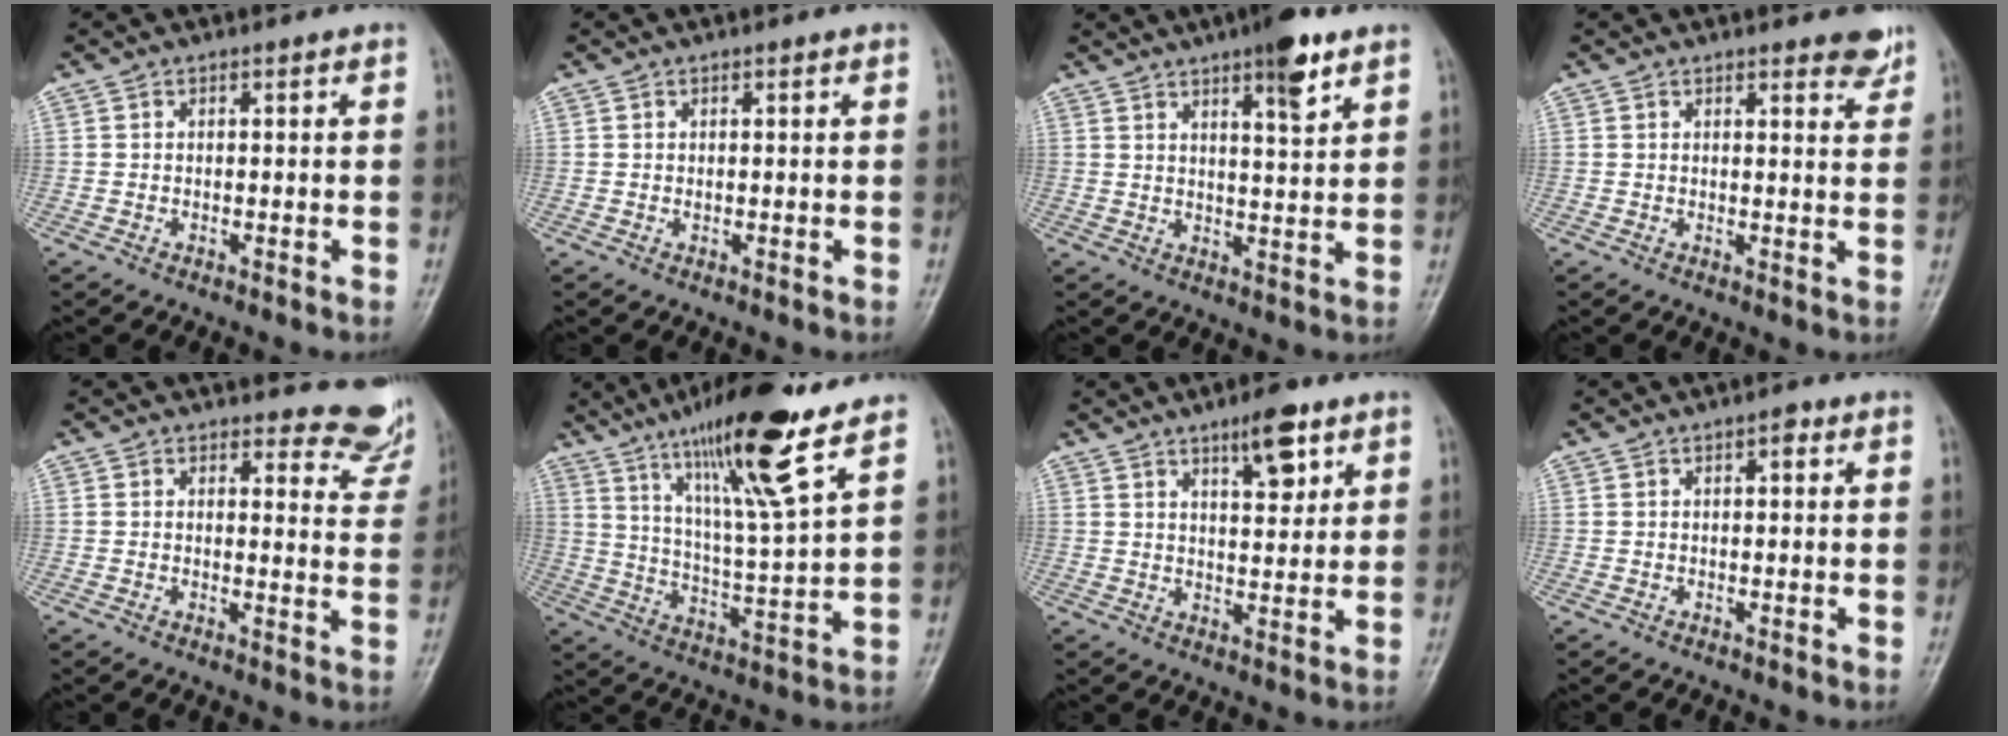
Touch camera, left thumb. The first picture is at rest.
{"total": 0.8, "force": [0.4, 0.3, 0.7], "torque": [-0.009, 0.002, 0.006]}
{"total": 8.1, "force": [5.0, 1.7, 6.2], "torque": [-0.084, -0.025, 0.074]}
{"total": 4.3, "force": [3.3, 1.3, 2.4], "torque": [-0.011, -0.019, 0.038]}
{"total": 8.3, "force": [7.9, 2.4, 0.3], "torque": [0.036, -0.074, 0.066]}
{"total": 18.3, "force": [11.9, 2.0, 13.7], "torque": [-0.222, -0.058, 0.205]}
{"total": 7.1, "force": [4.2, 2.4, 5.2], "torque": [-0.063, -0.025, 0.062]}
{"total": 1.6, "force": [0.7, 0.7, 1.3], "torque": [-0.015, 0.002, 0.006]}